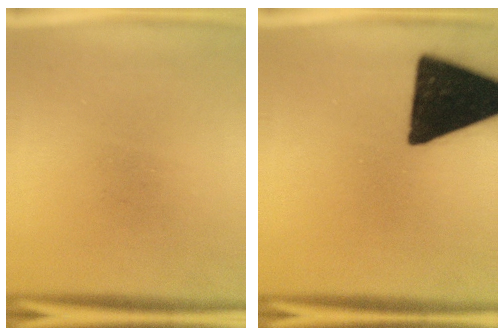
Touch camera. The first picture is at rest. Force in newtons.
{"total": 19.0}